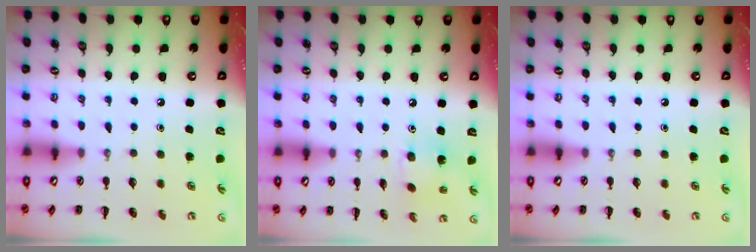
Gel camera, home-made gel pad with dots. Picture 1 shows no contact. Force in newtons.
{"total": 2.8, "press": 2.8, "slide": 0.5}
{"total": 0.0}